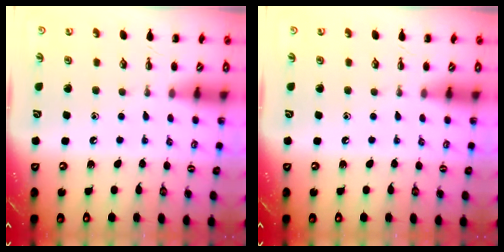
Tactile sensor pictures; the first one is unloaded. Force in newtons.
{"total": 0.0}